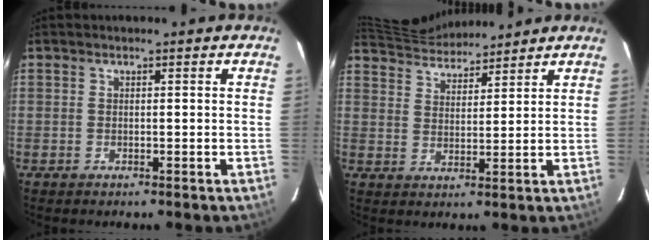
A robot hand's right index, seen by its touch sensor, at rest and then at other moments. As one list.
[{"total": 11.4, "force": [11.0, 1.6, 2.5], "torque": [-0.050, 0.022, 0.177]}]